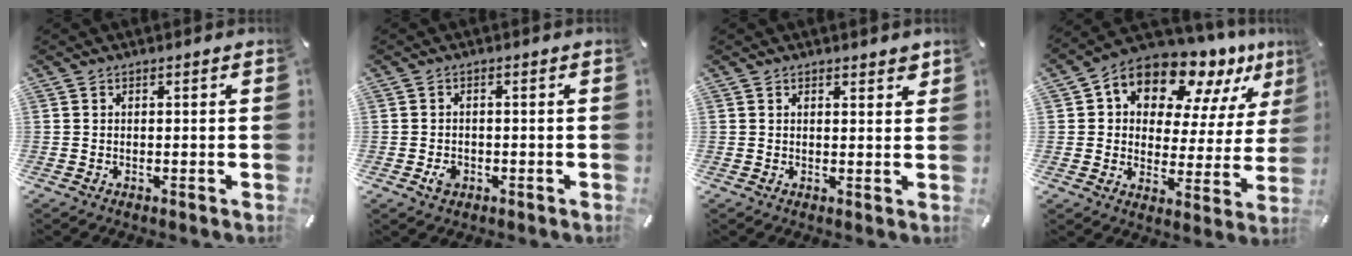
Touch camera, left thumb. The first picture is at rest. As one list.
[{"total": 2.4, "force": [-0.9, 1.9, 1.2], "torque": [-0.028, 0.001, -0.016]}, {"total": 2.1, "force": [1.6, 1.0, 1.0], "torque": [-0.005, -0.005, 0.025]}, {"total": 13.6, "force": [10.9, 6.6, 4.7], "torque": [-0.095, -0.094, 0.194]}]